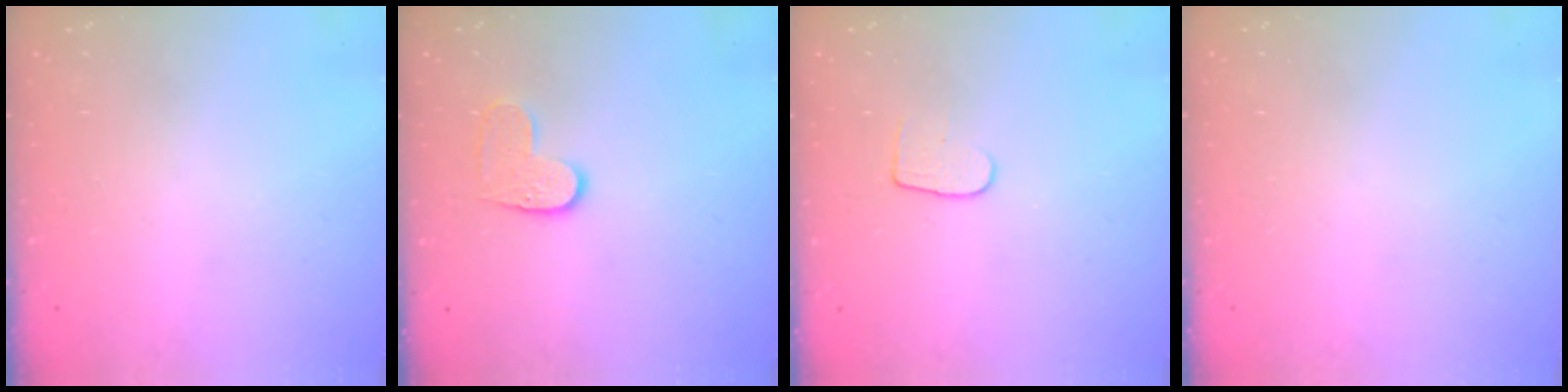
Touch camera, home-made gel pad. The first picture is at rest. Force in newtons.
{"total": 6.1, "press": 6.1, "slide": 0.4}
{"total": 5.1, "press": 5.1, "slide": 0.4}
{"total": 0.0}